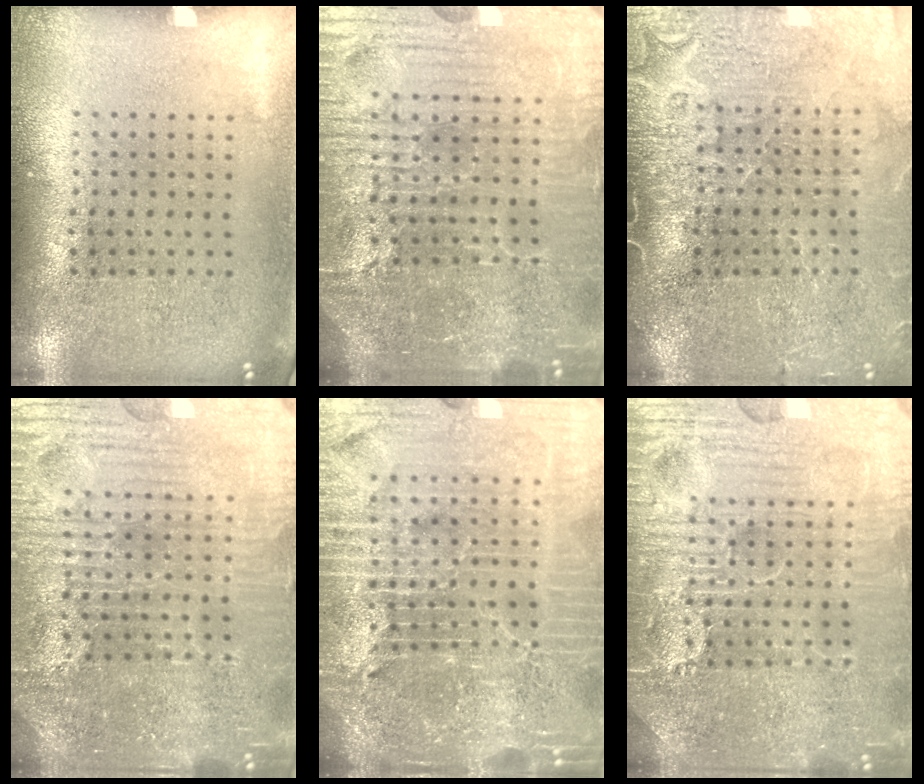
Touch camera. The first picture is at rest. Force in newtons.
{"total": 6.3, "press": 5.8, "slide": 2.5}
{"total": 4.0, "press": 3.5, "slide": 1.9}
{"total": 5.6, "press": 5.3, "slide": 1.8}
{"total": 7.3, "press": 6.3, "slide": 3.7}
{"total": 7.8, "press": 7.7, "slide": 0.8}